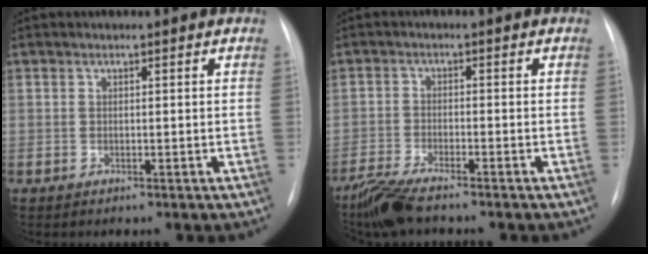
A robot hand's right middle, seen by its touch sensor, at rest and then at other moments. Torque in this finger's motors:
{"motor_torque": [-0.18, -0.24, 0.08, 0.06]}